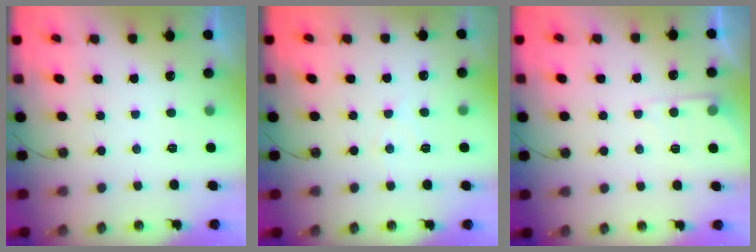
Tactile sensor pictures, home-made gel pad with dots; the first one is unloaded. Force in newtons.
{"total": 4.6, "press": 4.6, "slide": 0.6}
{"total": 5.5, "press": 5.5, "slide": 0.7}